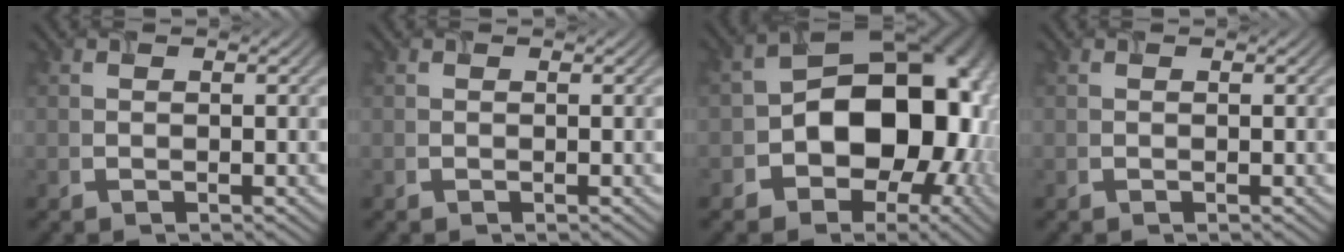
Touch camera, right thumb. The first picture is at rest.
{"total": 0.0}
{"total": 16.3, "force": [-3.1, 11.5, 11.1], "torque": [-0.126, -0.020, -0.048]}
{"total": 0.0}